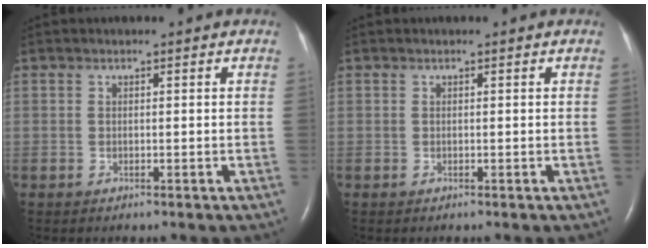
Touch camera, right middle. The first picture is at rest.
{"total": 0.0}